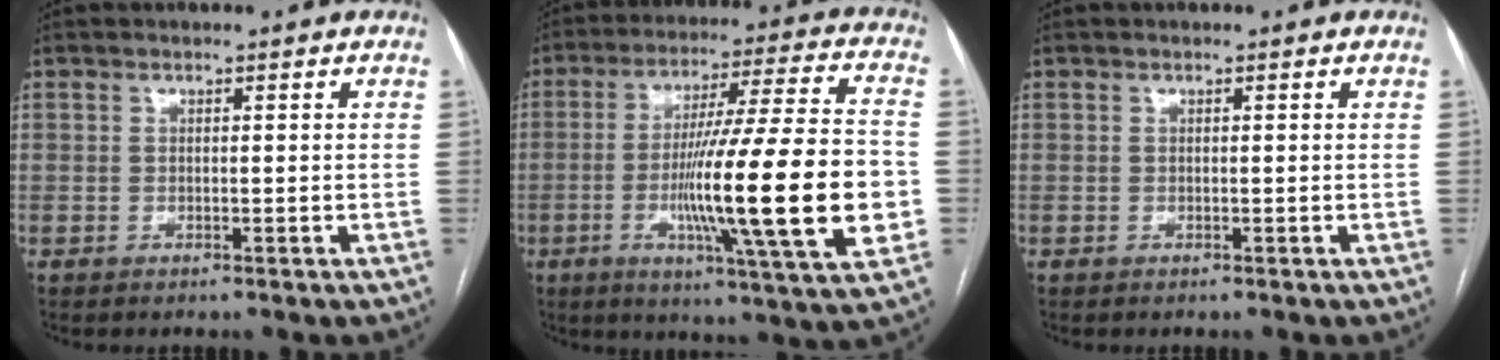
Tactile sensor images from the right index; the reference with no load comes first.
{"total": 23.4, "force": [-4.5, 0.6, 23.0], "torque": [-0.345, -0.011, -0.076]}
{"total": 0.0}